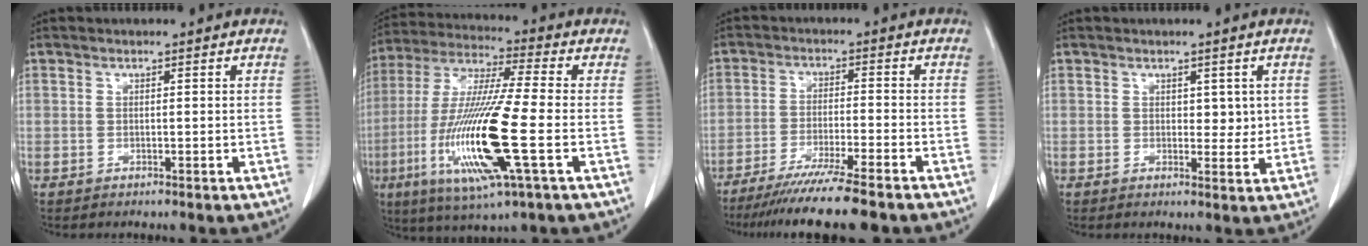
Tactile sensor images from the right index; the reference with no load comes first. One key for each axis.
{"total": 18.5, "fx": -4.6, "fy": 1.0, "fz": 17.9, "tx": -0.375, "ty": -0.021, "tz": -0.086}
{"total": 13.1, "fx": -10.8, "fy": -0.3, "fz": 7.4, "tx": -0.107, "ty": -0.037, "tz": -0.169}
{"total": 2.7, "fx": 0.7, "fy": 1.6, "fz": 2.0, "tx": -0.017, "ty": -0.006, "tz": 0.010}